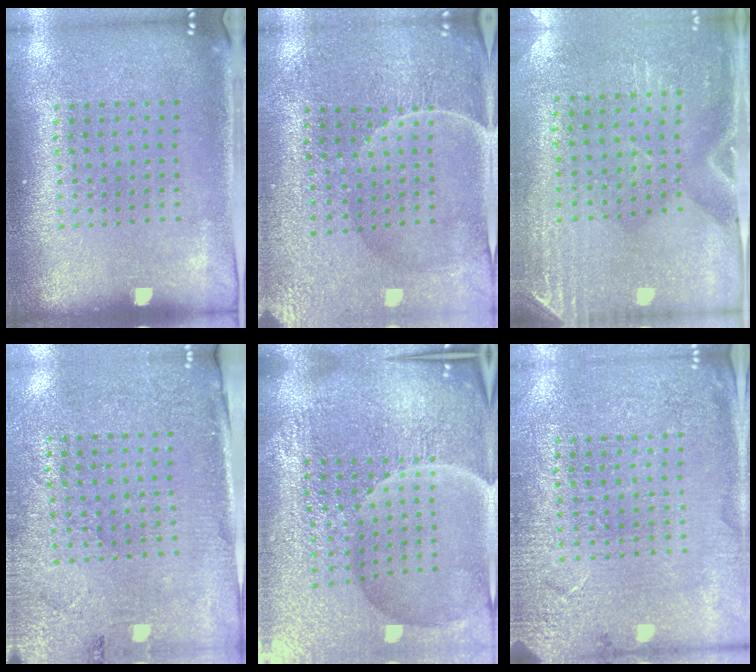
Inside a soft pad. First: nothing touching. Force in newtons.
{"total": 1.3, "press": 1.2, "slide": 0.3}
{"total": 2.9, "press": 2.5, "slide": 1.4}
{"total": 2.7, "press": 2.4, "slide": 1.3}
{"total": 7.2, "press": 6.3, "slide": 3.5}
{"total": 2.7, "press": 2.7, "slide": 0.1}